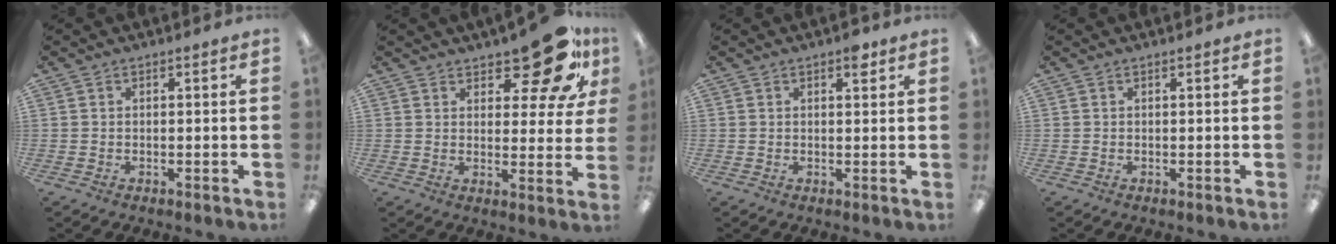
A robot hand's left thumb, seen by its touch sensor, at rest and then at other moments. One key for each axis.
{"total": 15.4, "fx": 10.2, "fy": 6.3, "fz": 9.7, "tx": -0.123, "ty": -0.060, "tz": 0.170}
{"total": 2.8, "fx": 1.8, "fy": 1.1, "fz": 1.8, "tx": -0.008, "ty": -0.010, "tz": 0.023}
{"total": 0.0}